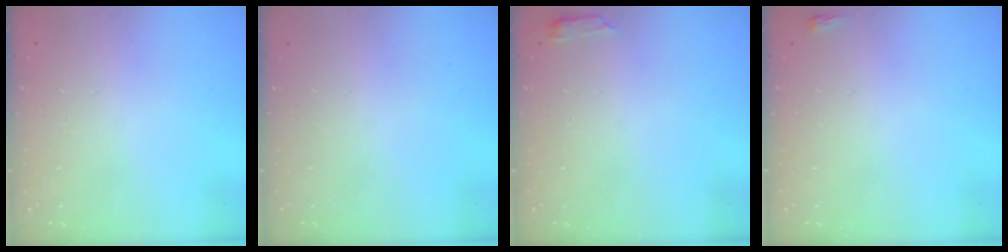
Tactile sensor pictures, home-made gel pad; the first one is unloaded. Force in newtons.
{"total": 0.0}
{"total": 2.9, "press": 2.8, "slide": 0.6}
{"total": 2.0, "press": 2.0, "slide": 0.5}